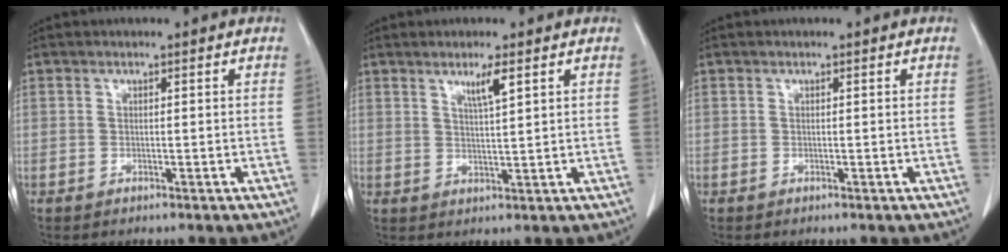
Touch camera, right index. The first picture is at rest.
{"total": 3.3, "force": [1.8, -0.3, 2.7], "torque": [-0.052, -0.005, 0.035]}
{"total": 0.0}